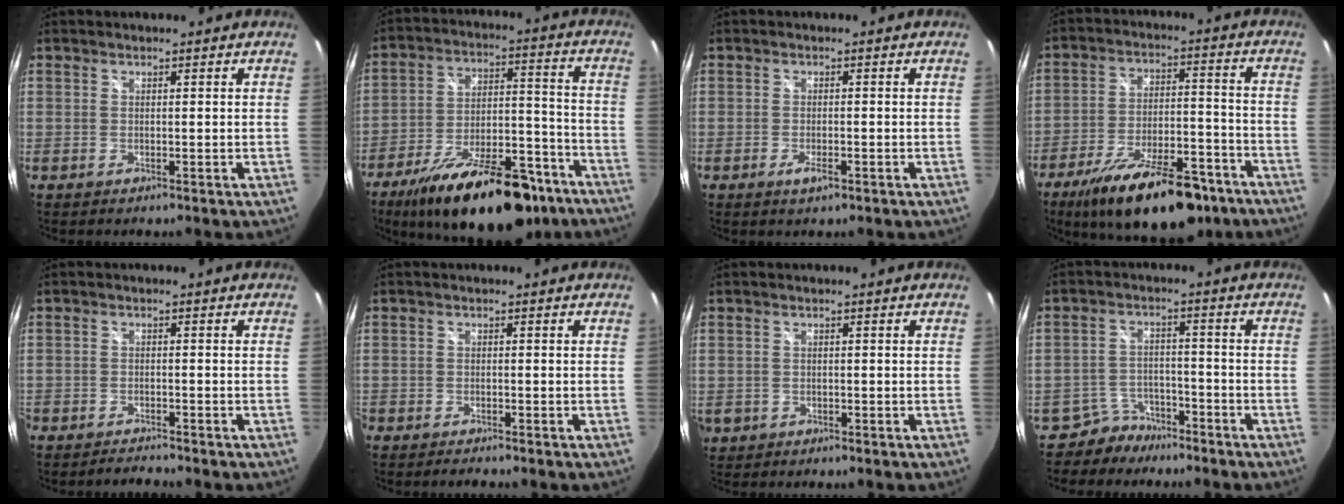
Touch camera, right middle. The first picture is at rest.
{"total": 24.7, "force": [-17.5, 9.8, 14.5], "torque": [-0.240, -0.003, -0.251]}
{"total": 2.3, "force": [-1.3, 0.9, 1.8], "torque": [-0.034, -0.005, -0.022]}
{"total": 21.1, "force": [-15.1, 7.9, 12.4], "torque": [-0.215, -0.013, -0.222]}
{"total": 3.2, "force": [-3.1, 0.3, 0.6], "torque": [-0.024, -0.003, -0.053]}
{"total": 2.7, "force": [-2.5, 0.4, 0.9], "torque": [-0.030, -0.011, -0.045]}
{"total": 2.3, "force": [-0.8, 2.1, 0.8], "torque": [-0.019, -0.004, -0.011]}
{"total": 5.8, "force": [-4.8, 3.2, 0.1], "torque": [-0.012, 0.017, -0.079]}